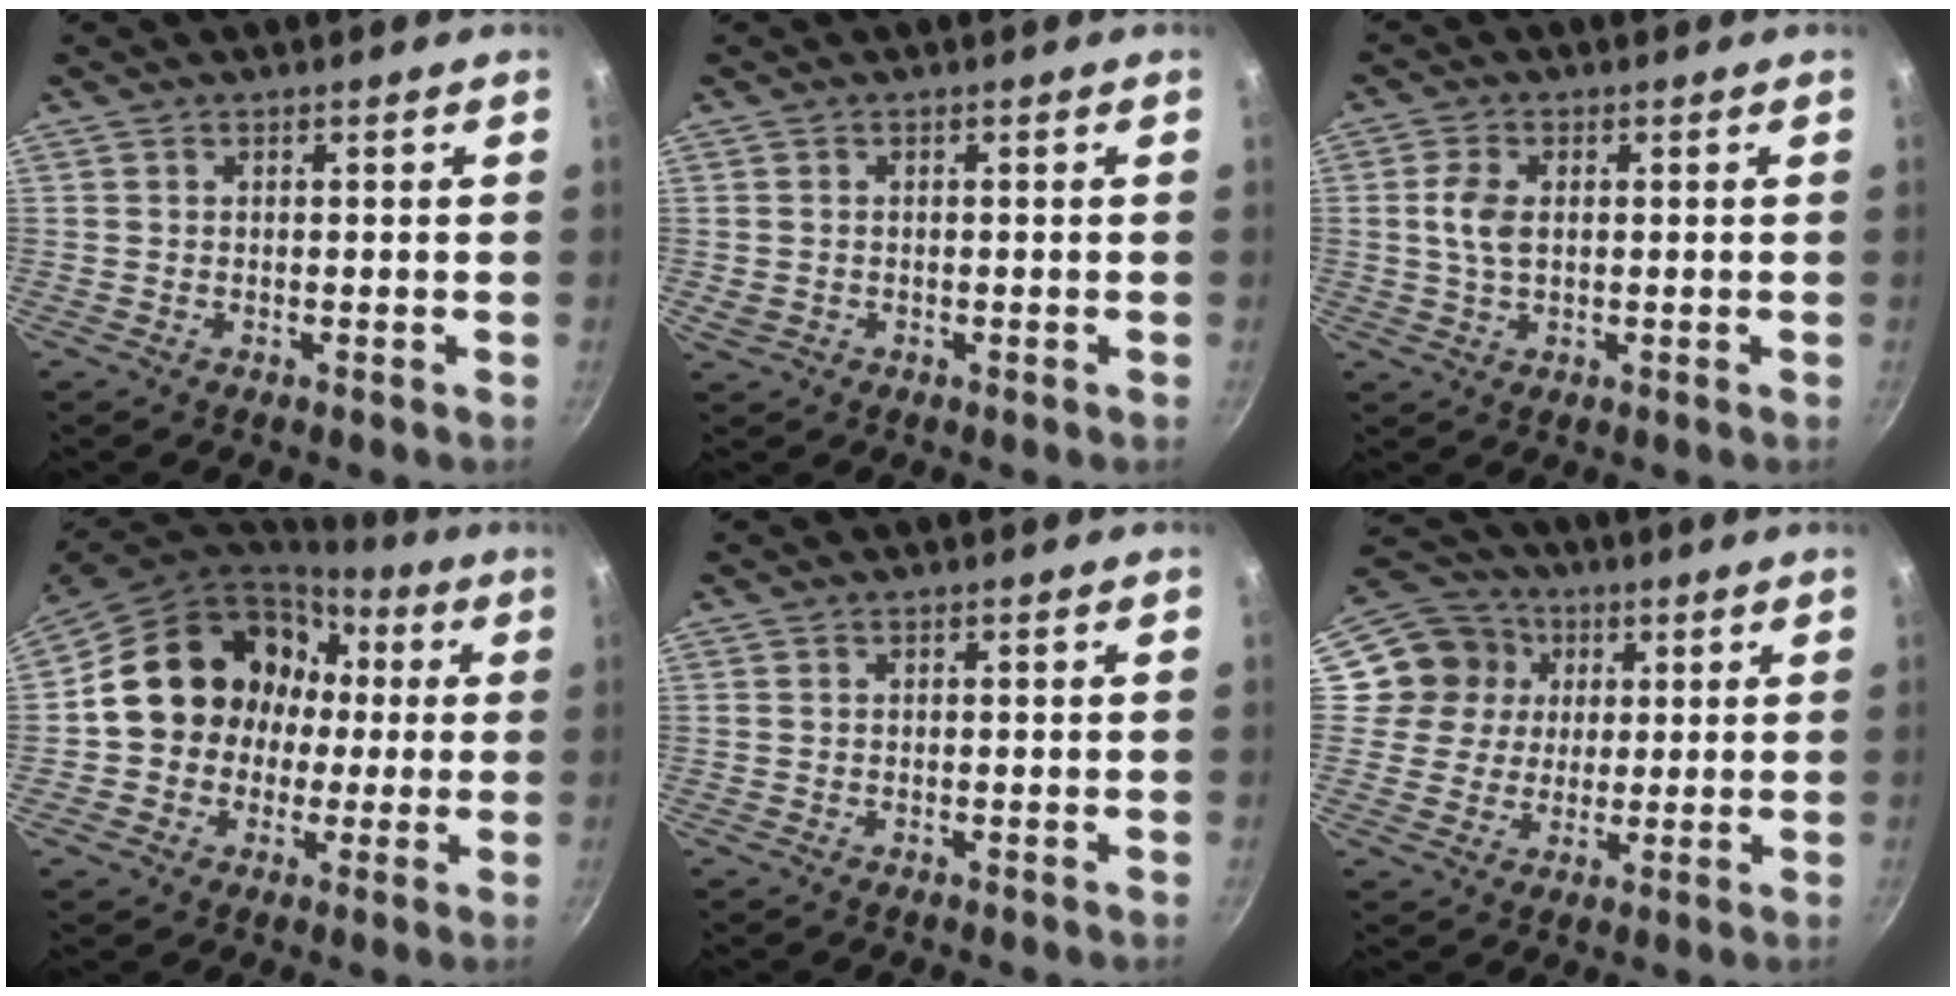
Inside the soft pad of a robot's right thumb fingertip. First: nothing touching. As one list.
[{"total": 1.2, "force": [-0.2, 0.9, 0.8], "torque": [-0.014, 0.001, 0.000]}, {"total": 4.7, "force": [0.5, 2.8, 3.7], "torque": [-0.073, 0.005, 0.009]}, {"total": 17.3, "force": [1.5, 14.9, 8.6], "torque": [-0.112, 0.055, 0.022]}, {"total": 0.0}, {"total": 10.4, "force": [2.7, 9.7, 2.7], "torque": [-0.019, 0.011, 0.033]}]